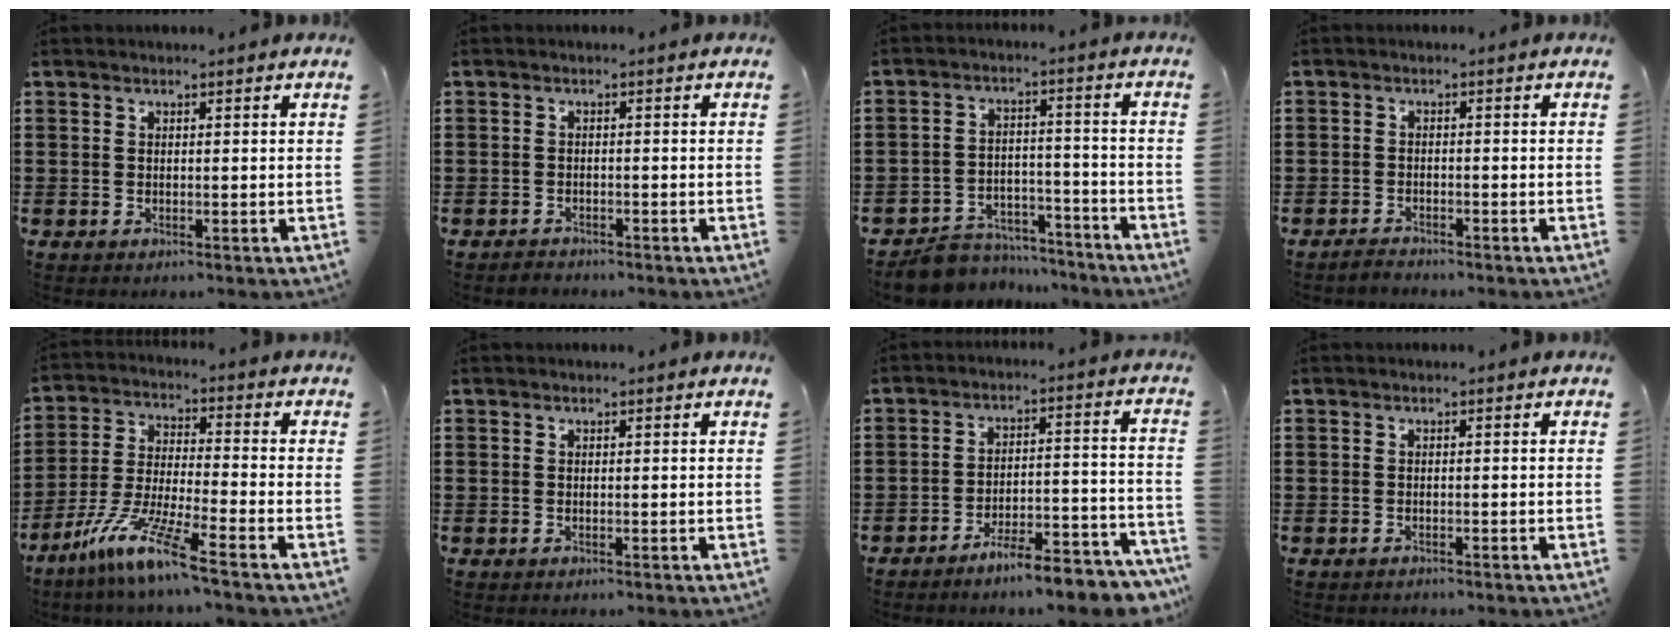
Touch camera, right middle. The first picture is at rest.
{"total": 1.2, "force": [-1.2, 0.3, -0.1], "torque": [-0.003, 0.003, -0.027]}
{"total": 6.7, "force": [-6.4, 1.7, 0.6], "torque": [-0.011, 0.022, -0.127]}
{"total": 1.8, "force": [-1.7, 0.4, -0.1], "torque": [-0.003, 0.005, -0.038]}
{"total": 9.9, "force": [-7.6, -0.1, 6.3], "torque": [-0.138, -0.011, -0.154]}
{"total": 0.0}
{"total": 7.3, "force": [-6.8, 0.3, 2.6], "torque": [-0.040, 0.007, -0.129]}
{"total": 0.6, "force": [-0.6, 0.1, 0.0], "torque": [0.000, 0.001, -0.013]}